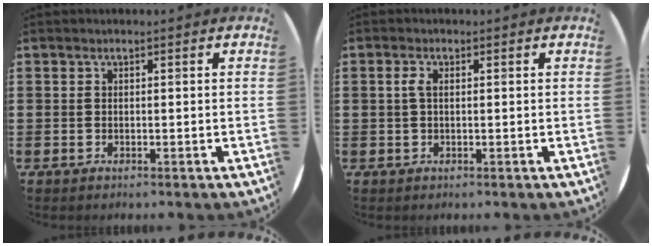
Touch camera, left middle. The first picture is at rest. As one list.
[{"total": 1.6, "force": [0.4, 0.6, 1.4], "torque": [-0.030, 0.006, 0.005]}]